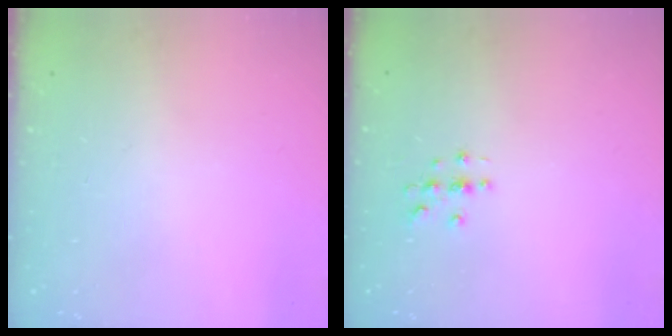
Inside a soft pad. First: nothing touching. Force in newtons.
{"total": 3.0, "press": 3.0, "slide": 0.3}